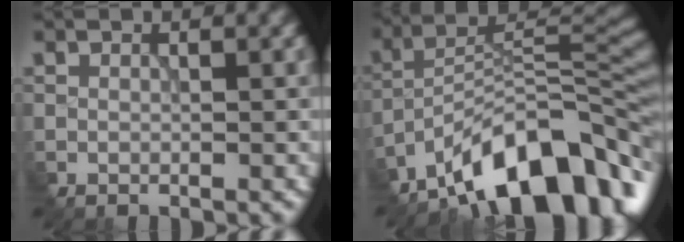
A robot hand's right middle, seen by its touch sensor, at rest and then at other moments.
{"total": 12.4, "force": [-9.1, 4.4, 7.2], "torque": [-0.098, 0.024, -0.164]}